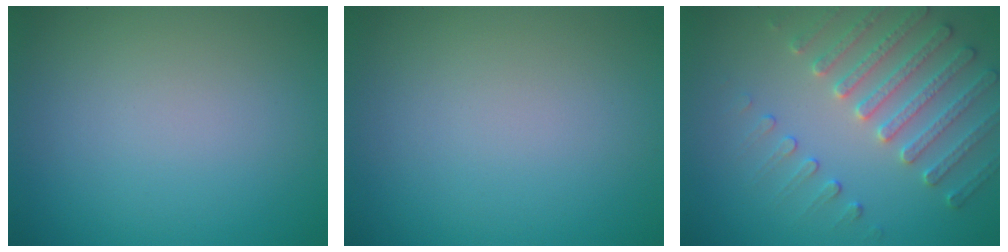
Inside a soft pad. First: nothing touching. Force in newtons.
{"total": 0.0}
{"total": 4.0, "press": 3.9, "slide": 0.2}